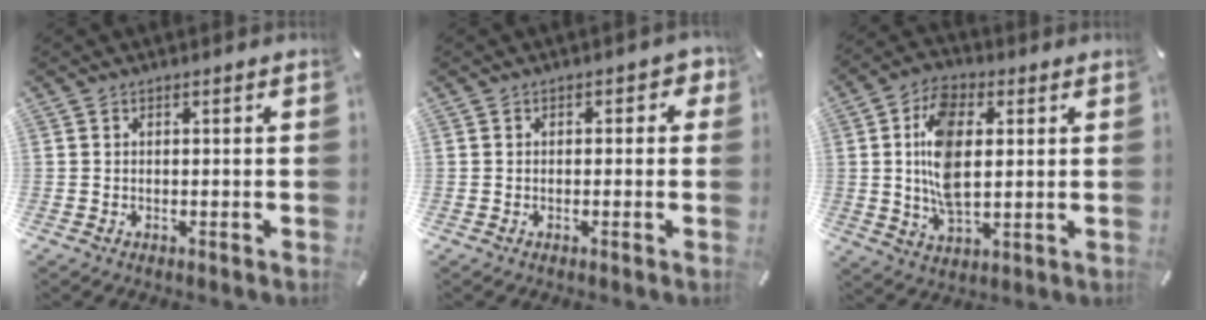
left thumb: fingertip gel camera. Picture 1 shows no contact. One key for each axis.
{"total": 2.2, "fx": -0.6, "fy": 1.5, "fz": 1.5, "tx": -0.021, "ty": 0.007, "tz": -0.016}
{"total": 13.0, "fx": 1.7, "fy": 7.5, "fz": 10.5, "tx": -0.220, "ty": -0.001, "tz": 0.026}